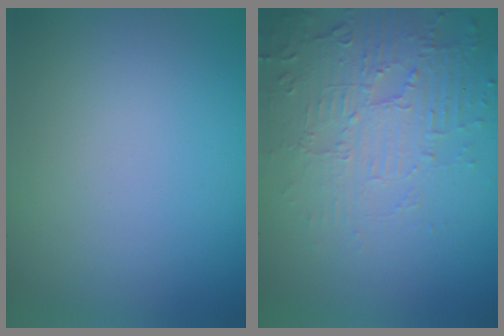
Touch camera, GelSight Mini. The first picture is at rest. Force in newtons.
{"total": 5.5, "press": 3.6, "slide": 4.1}